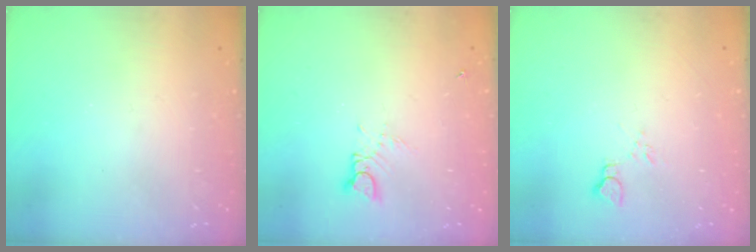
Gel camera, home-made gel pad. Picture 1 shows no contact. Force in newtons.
{"total": 2.9, "press": 2.9, "slide": 0.3}
{"total": 5.4, "press": 5.4, "slide": 0.7}